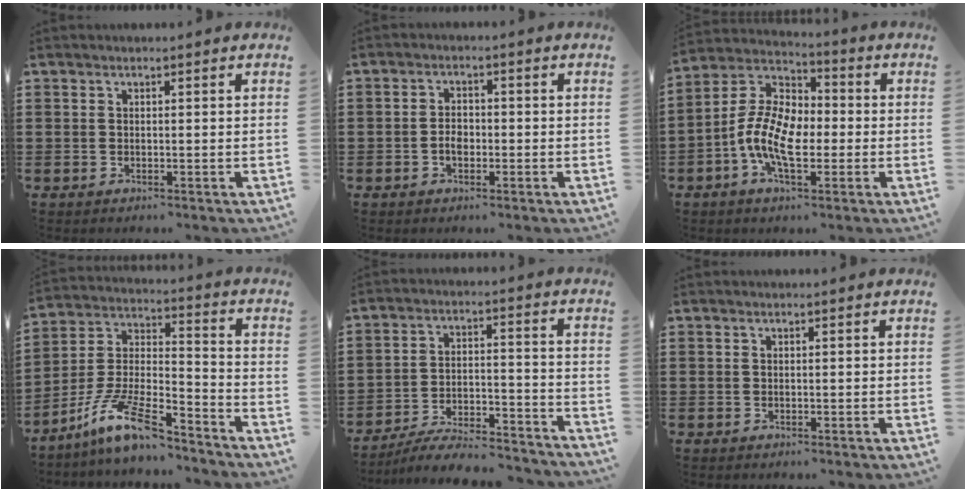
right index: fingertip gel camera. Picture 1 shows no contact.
{"total": 1.6, "force": [-0.6, 0.9, 1.2], "torque": [-0.024, 0.002, -0.011]}
{"total": 10.6, "force": [-2.6, 5.7, 8.6], "torque": [-0.208, -0.001, -0.055]}
{"total": 11.3, "force": [-8.7, 2.0, 6.9], "torque": [-0.152, 0.007, -0.177]}
{"total": 7.6, "force": [-7.2, 0.8, 2.5], "torque": [-0.051, 0.011, -0.140]}
{"total": 0.0}